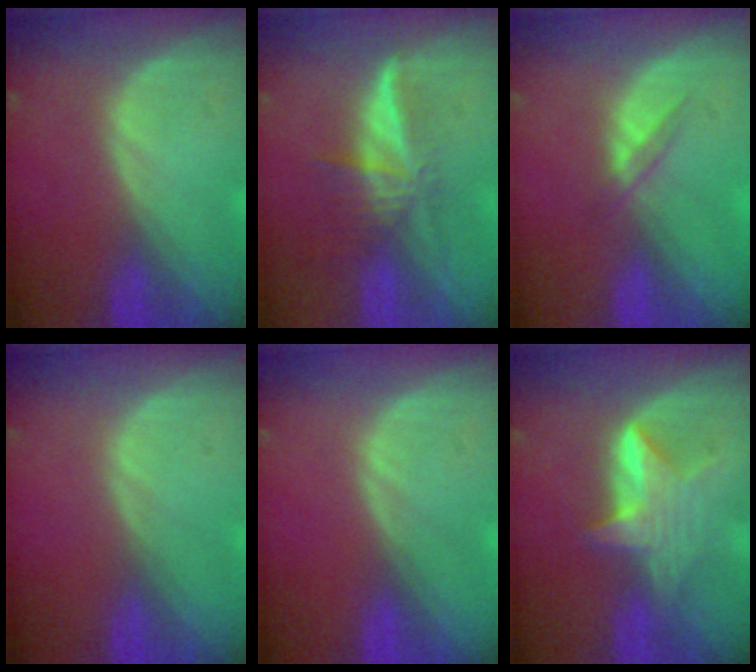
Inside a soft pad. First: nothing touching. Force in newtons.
{"total": 5.8, "press": 5.2, "slide": 2.6}
{"total": 1.9, "press": 1.7, "slide": 1.0}
{"total": 0.0}
{"total": 0.0}
{"total": 6.1, "press": 5.7, "slide": 2.1}